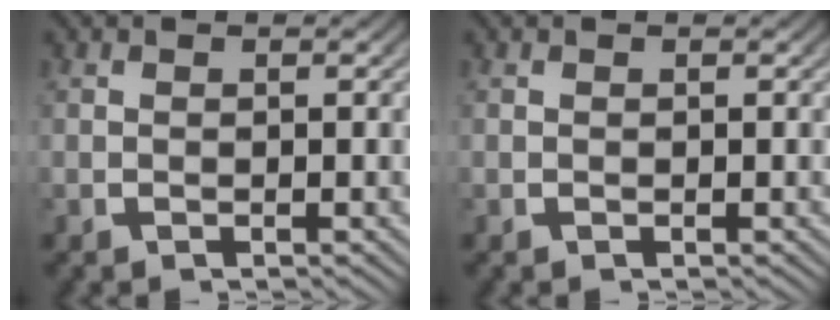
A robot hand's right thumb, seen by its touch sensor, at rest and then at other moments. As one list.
[{"total": 0.0}]